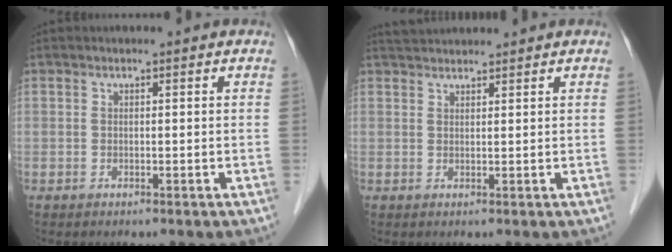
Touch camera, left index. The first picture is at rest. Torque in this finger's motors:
{"motor_torque": [-0.22, -0.98, 0.06, 0.04]}